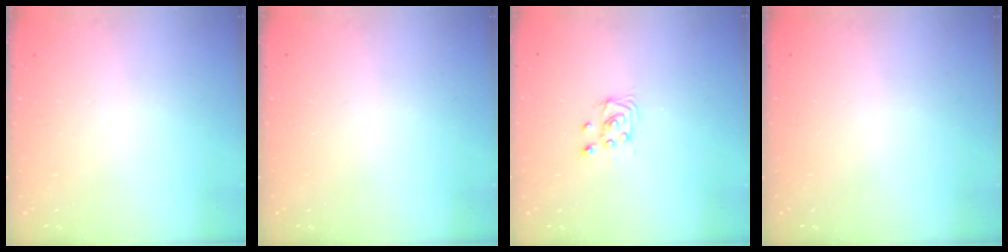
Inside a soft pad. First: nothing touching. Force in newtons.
{"total": 0.0}
{"total": 3.5, "press": 3.5, "slide": 0.4}
{"total": 0.0}